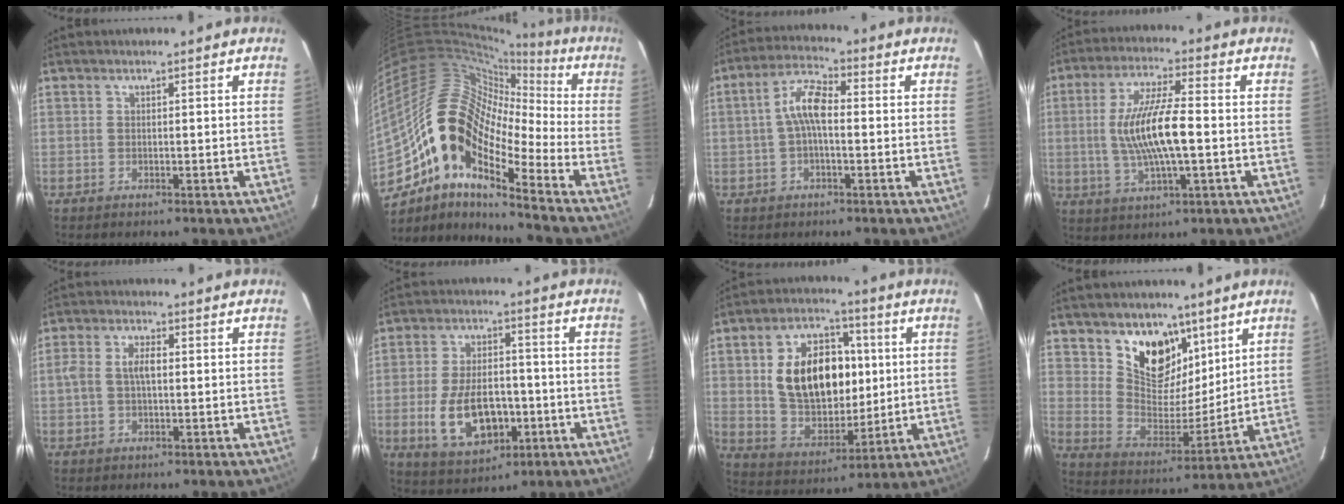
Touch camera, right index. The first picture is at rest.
{"total": 16.7, "force": [-7.3, 7.6, 12.9], "torque": [-0.205, -0.002, -0.158]}
{"total": 6.6, "force": [-0.3, 2.6, 6.1], "torque": [-0.126, 0.022, -0.008]}
{"total": 12.2, "force": [-0.8, 2.5, 11.9], "torque": [-0.232, -0.001, -0.011]}
{"total": 4.5, "force": [0.0, 2.3, 3.9], "torque": [-0.079, 0.010, 0.000]}
{"total": 12.9, "force": [-3.4, 7.3, 10.2], "torque": [-0.209, -0.003, -0.040]}
{"total": 17.8, "force": [2.7, 11.4, 13.4], "torque": [-0.251, 0.022, 0.065]}
{"total": 13.4, "force": [8.2, 8.4, 6.3], "torque": [-0.114, -0.014, 0.154]}